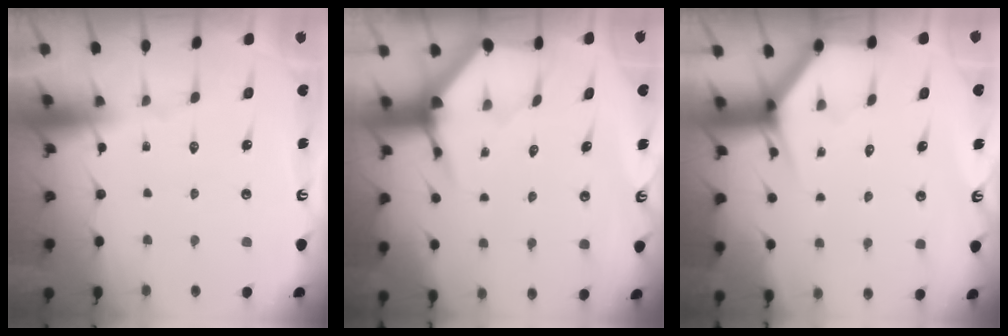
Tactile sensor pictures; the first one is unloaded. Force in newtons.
{"total": 4.0, "press": 3.9, "slide": 0.5}
{"total": 3.5, "press": 3.5, "slide": 0.3}